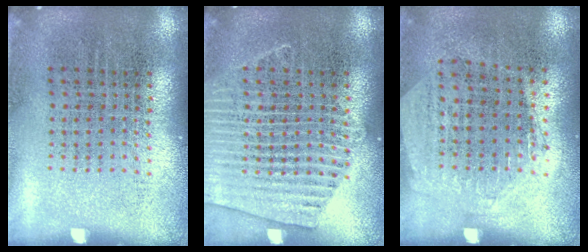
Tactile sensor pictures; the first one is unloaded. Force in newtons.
{"total": 2.6, "press": 2.6, "slide": 0.3}
{"total": 1.3, "press": 1.2, "slide": 0.6}